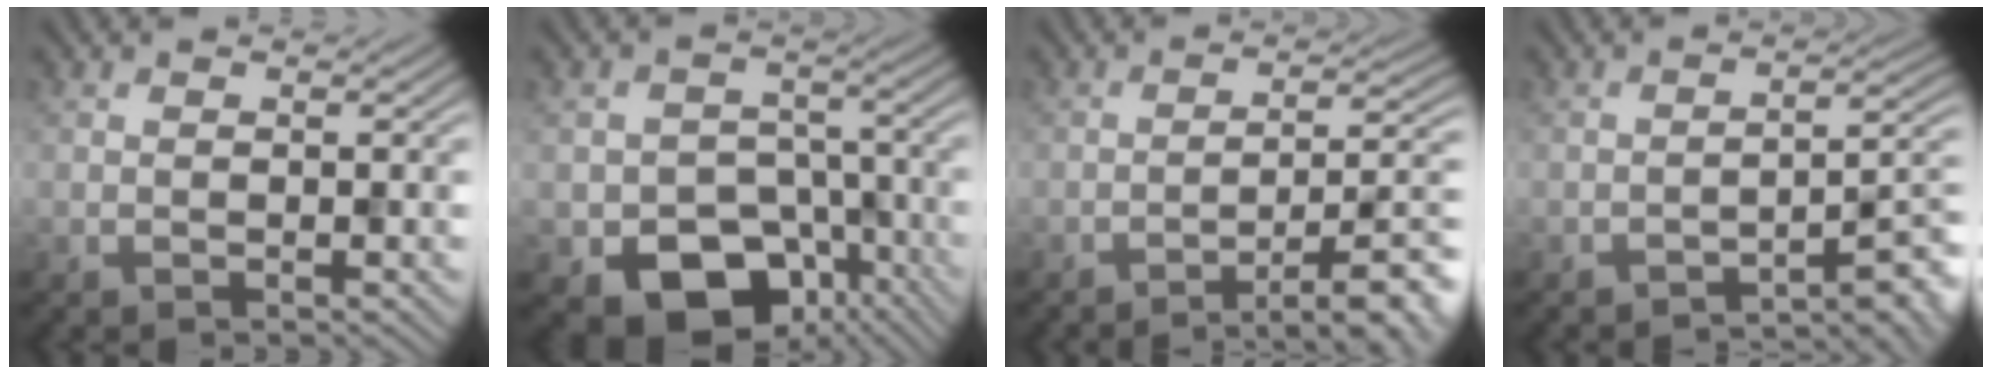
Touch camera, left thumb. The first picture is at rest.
{"total": 11.6, "force": [-6.2, 7.9, 5.8], "torque": [-0.097, -0.028, -0.102]}
{"total": 9.6, "force": [-6.2, 2.0, 7.0], "torque": [-0.111, 0.010, -0.092]}
{"total": 5.3, "force": [-3.8, 0.9, 3.6], "torque": [-0.049, 0.012, -0.061]}